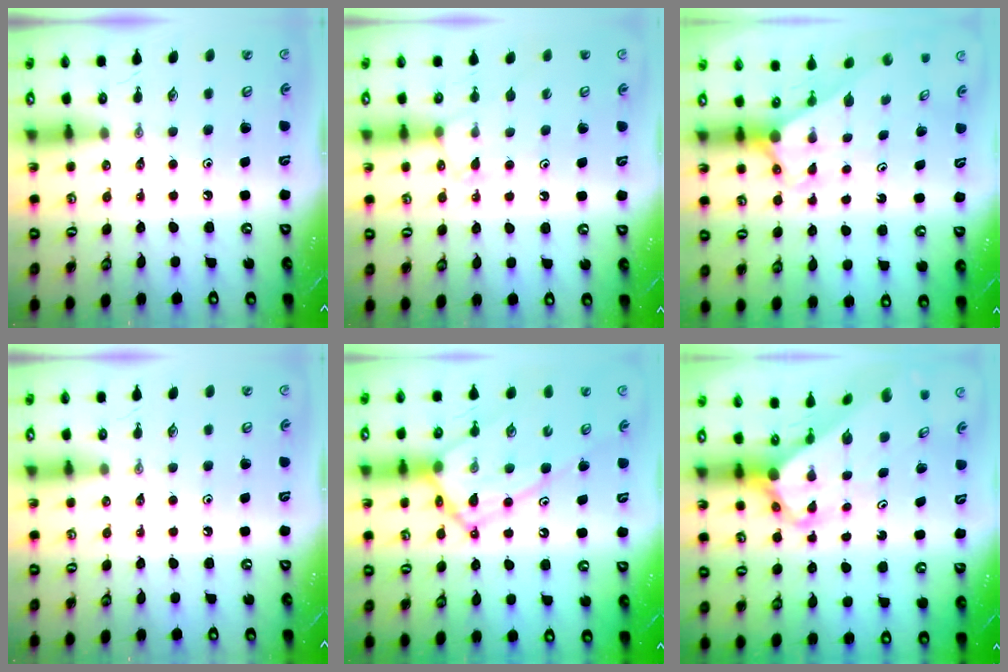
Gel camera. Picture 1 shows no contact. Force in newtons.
{"total": 5.6, "press": 5.5, "slide": 0.8}
{"total": 3.0, "press": 3.0, "slide": 0.0}
{"total": 0.0}
{"total": 15.6, "press": 15.6, "slide": 0.7}
{"total": 4.4, "press": 4.4, "slide": 0.3}